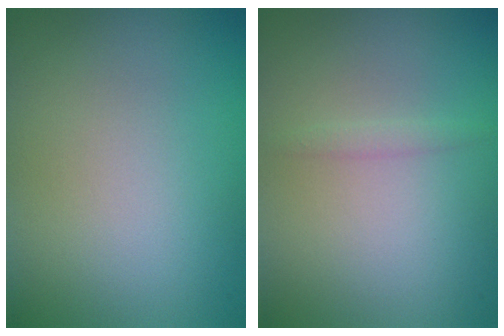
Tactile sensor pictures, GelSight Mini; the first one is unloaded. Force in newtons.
{"total": 0.7, "press": 0.7, "slide": 0.1}